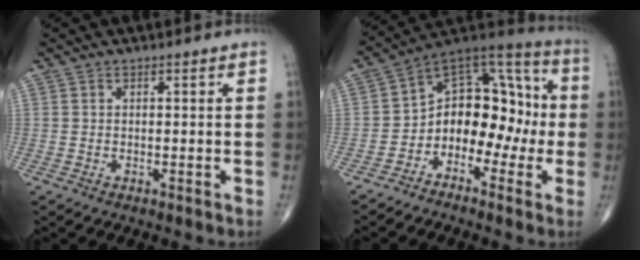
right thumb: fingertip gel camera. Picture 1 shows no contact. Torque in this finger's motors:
{"motor_torque": [-0.19, 0.28, 0.86, -0.52, 0.08]}